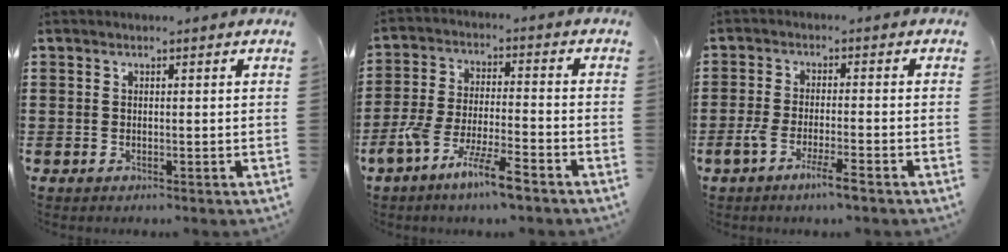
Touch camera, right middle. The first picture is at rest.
{"total": 8.7, "force": [-6.5, 0.8, 5.8], "torque": [-0.123, -0.006, -0.124]}
{"total": 4.8, "force": [-2.8, 0.6, 3.8], "torque": [-0.082, -0.009, -0.053]}